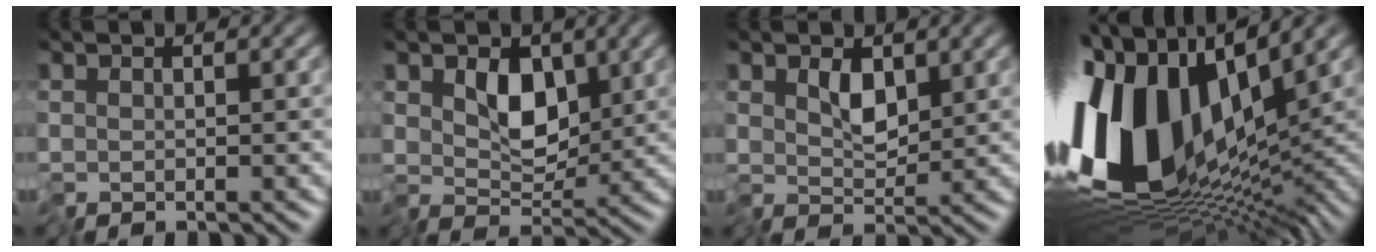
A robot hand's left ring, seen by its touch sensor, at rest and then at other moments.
{"total": 3.8, "force": [0.4, 2.6, 2.8], "torque": [-0.046, -0.012, 0.005]}
{"total": 2.0, "force": [0.4, 1.1, 1.6], "torque": [-0.033, -0.007, 0.008]}
{"total": 16.6, "force": [1.0, 9.6, 13.5], "torque": [-0.285, 0.010, 0.016]}